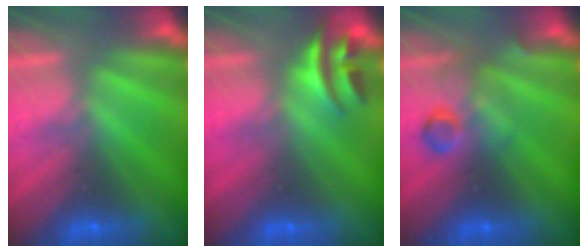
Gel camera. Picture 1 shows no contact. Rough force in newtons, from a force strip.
{"total": 2.7}
{"total": 2.8}